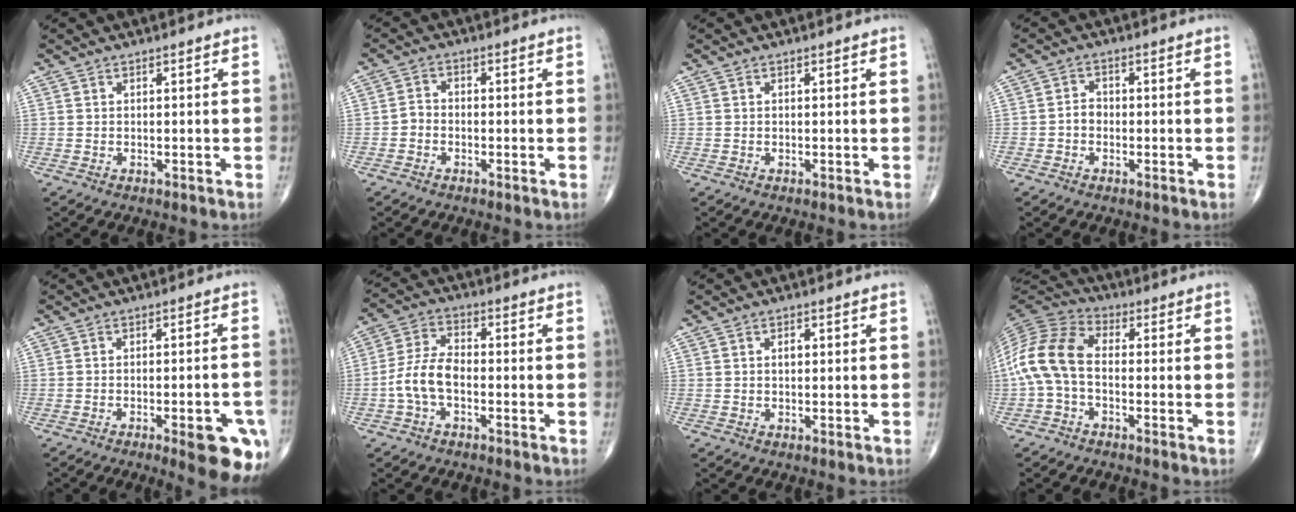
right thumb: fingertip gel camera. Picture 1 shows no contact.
{"total": 2.6, "force": [-1.1, 2.1, 1.1], "torque": [-0.012, 0.013, -0.027]}
{"total": 0.0}
{"total": 2.5, "force": [-0.8, 2.0, 1.3], "torque": [-0.009, 0.009, -0.020]}
{"total": 11.3, "force": [-5.6, 2.9, 9.3], "torque": [-0.085, 0.018, -0.064]}
{"total": 7.7, "force": [-2.2, 4.3, 6.0], "torque": [-0.126, 0.028, -0.049]}
{"total": 1.7, "force": [0.2, 1.0, 1.3], "torque": [-0.017, 0.004, 0.002]}
{"total": 11.7, "force": [-1.5, 7.2, 9.1], "torque": [-0.190, 0.033, -0.042]}